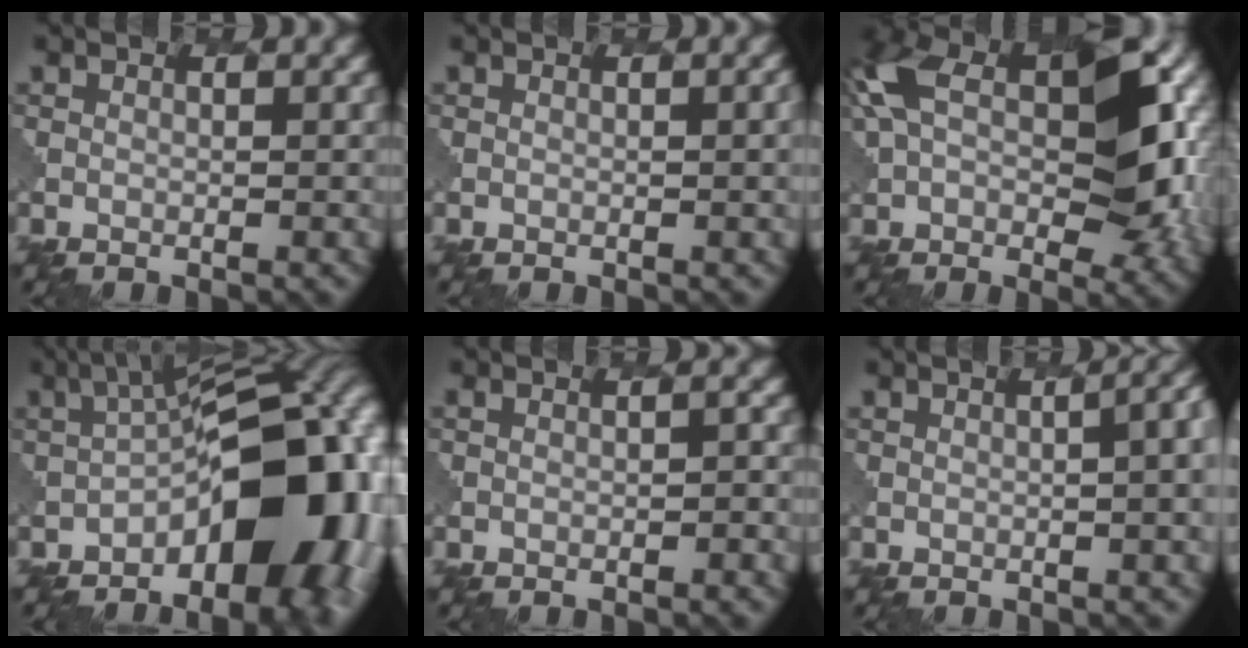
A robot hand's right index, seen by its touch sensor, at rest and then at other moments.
{"total": 1.2, "force": [0.0, 0.0, 1.2], "torque": [-0.011, 0.000, -0.001]}
{"total": 14.0, "force": [1.8, 8.3, 11.1], "torque": [-0.186, 0.021, 0.018]}
{"total": 14.1, "force": [-4.0, 6.9, 11.7], "torque": [-0.119, 0.015, -0.071]}
{"total": 1.4, "force": [-0.6, 0.6, 1.2], "torque": [-0.009, 0.004, -0.003]}
{"total": 9.2, "force": [0.5, 4.5, 8.1], "torque": [-0.008, 0.033, -0.015]}